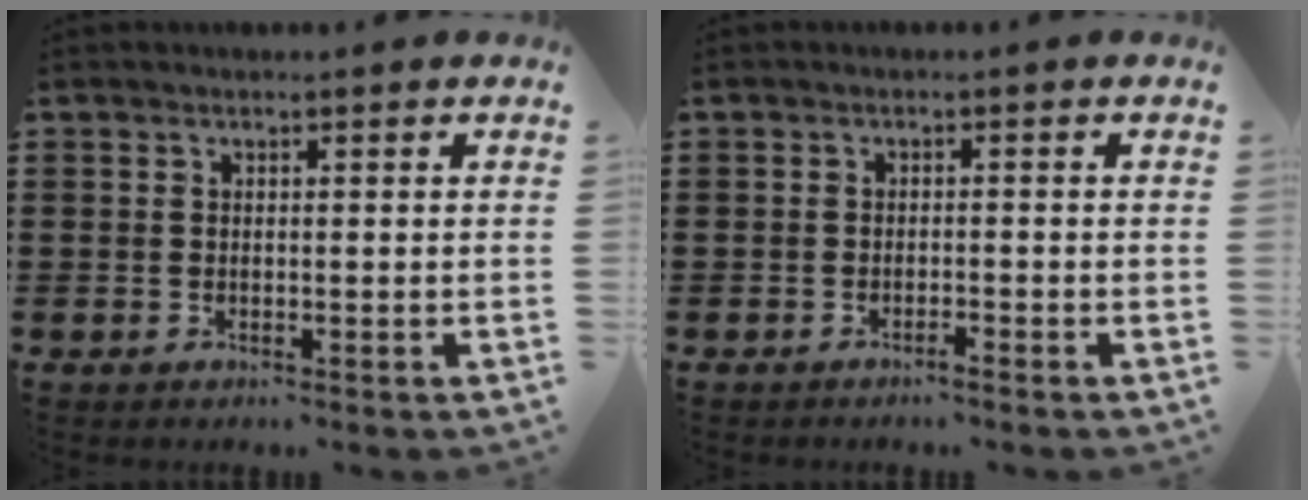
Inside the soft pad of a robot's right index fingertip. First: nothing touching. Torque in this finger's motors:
{"motor_torque": [0.00, -0.03, 0.09, 0.01]}